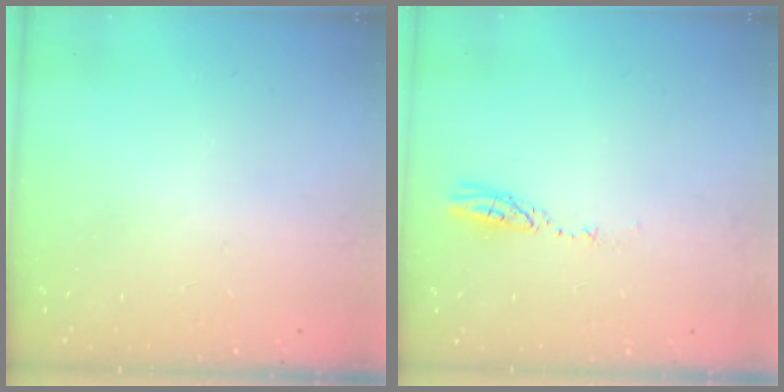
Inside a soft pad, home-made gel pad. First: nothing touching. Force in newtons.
{"total": 3.3, "press": 3.3, "slide": 0.2}